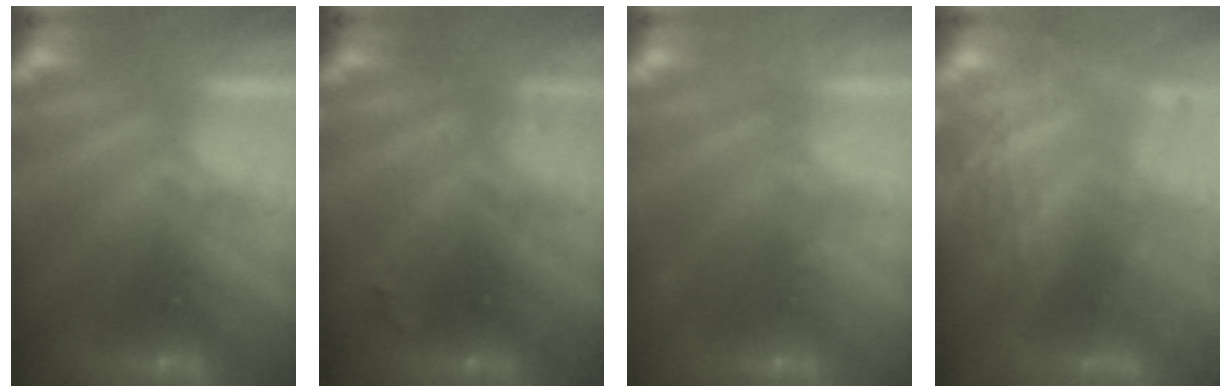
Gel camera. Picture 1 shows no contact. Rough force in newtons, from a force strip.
{"total": 2.9}
{"total": 2.1}
{"total": 6.0}